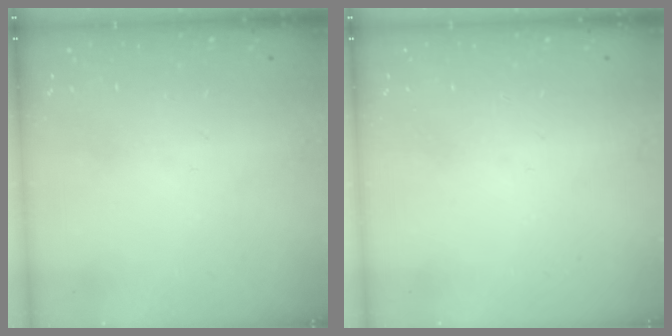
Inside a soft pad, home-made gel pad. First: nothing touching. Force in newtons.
{"total": 0.0}